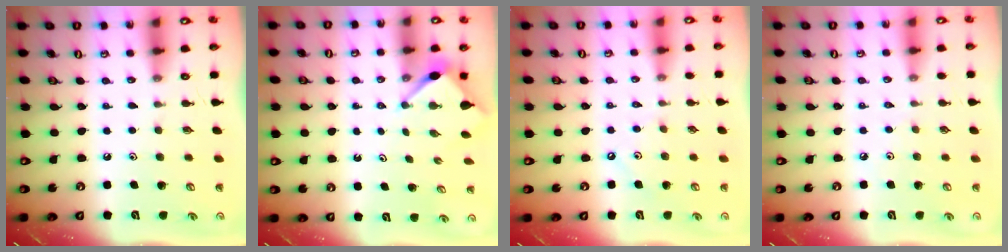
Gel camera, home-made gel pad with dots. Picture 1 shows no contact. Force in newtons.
{"total": 3.4, "press": 3.4, "slide": 0.3}
{"total": 4.0, "press": 4.0, "slide": 0.6}
{"total": 2.2, "press": 2.1, "slide": 0.6}